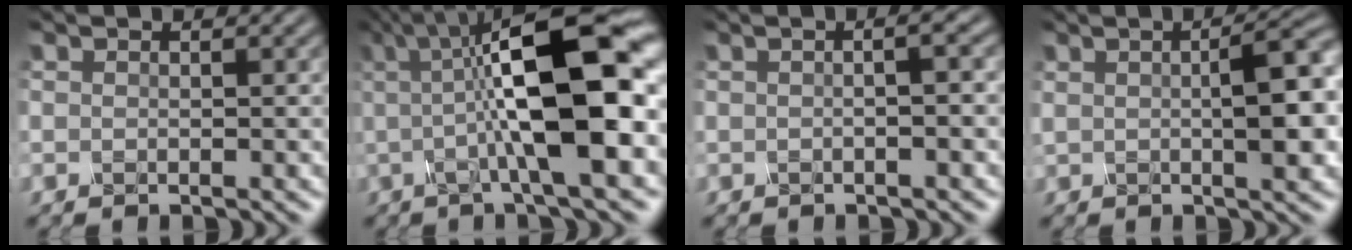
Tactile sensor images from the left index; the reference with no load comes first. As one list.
[{"total": 12.6, "force": [1.0, 3.2, 12.2], "torque": [-0.181, 0.019, 0.007]}, {"total": 3.2, "force": [0.4, 1.3, 2.9], "torque": [-0.019, 0.009, -0.015]}, {"total": 5.5, "force": [0.7, 1.3, 5.3], "torque": [-0.073, 0.014, 0.009]}]